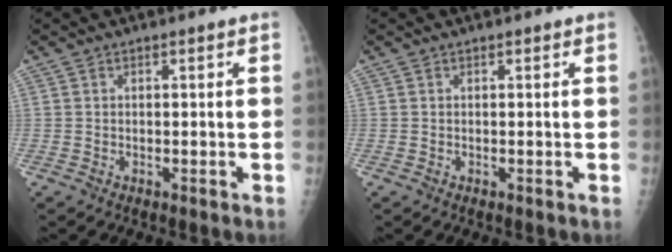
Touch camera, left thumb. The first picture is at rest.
{"total": 0.0}